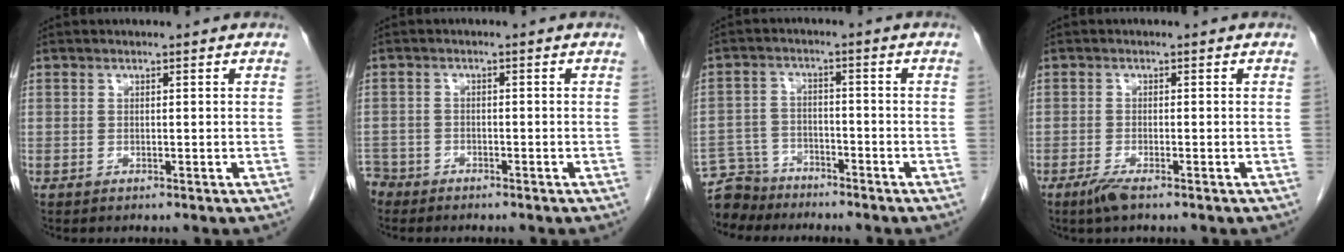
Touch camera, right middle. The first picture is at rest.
{"total": 3.4, "force": [-2.9, 1.6, -0.3], "torque": [0.002, 0.001, -0.061]}
{"total": 6.6, "force": [-6.1, 2.6, -0.5], "torque": [0.008, 0.002, -0.115]}
{"total": 2.3, "force": [-1.6, 0.2, 1.7], "torque": [-0.035, -0.006, -0.029]}